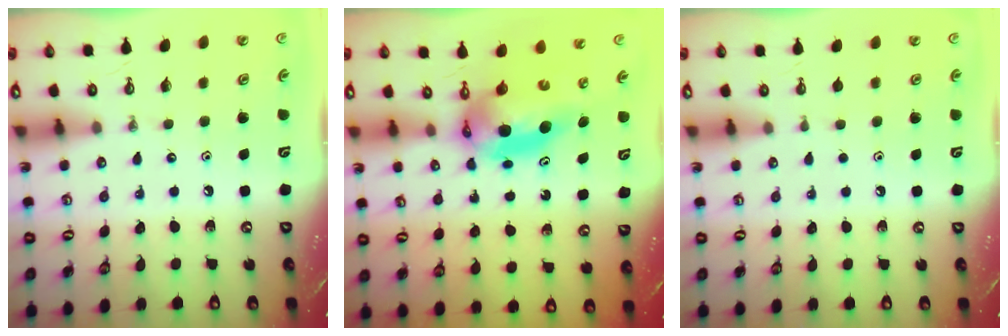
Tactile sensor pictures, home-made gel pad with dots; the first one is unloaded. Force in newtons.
{"total": 7.1, "press": 7.1, "slide": 0.7}
{"total": 1.2, "press": 0.5, "slide": 1.0}